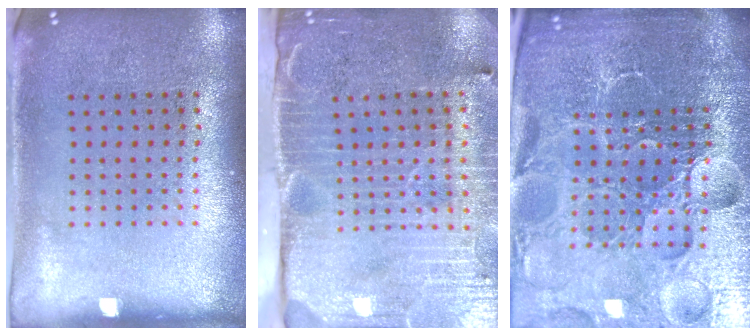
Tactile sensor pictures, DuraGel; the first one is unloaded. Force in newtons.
{"total": 4.7, "press": 3.9, "slide": 2.6}
{"total": 6.7, "press": 5.9, "slide": 3.2}